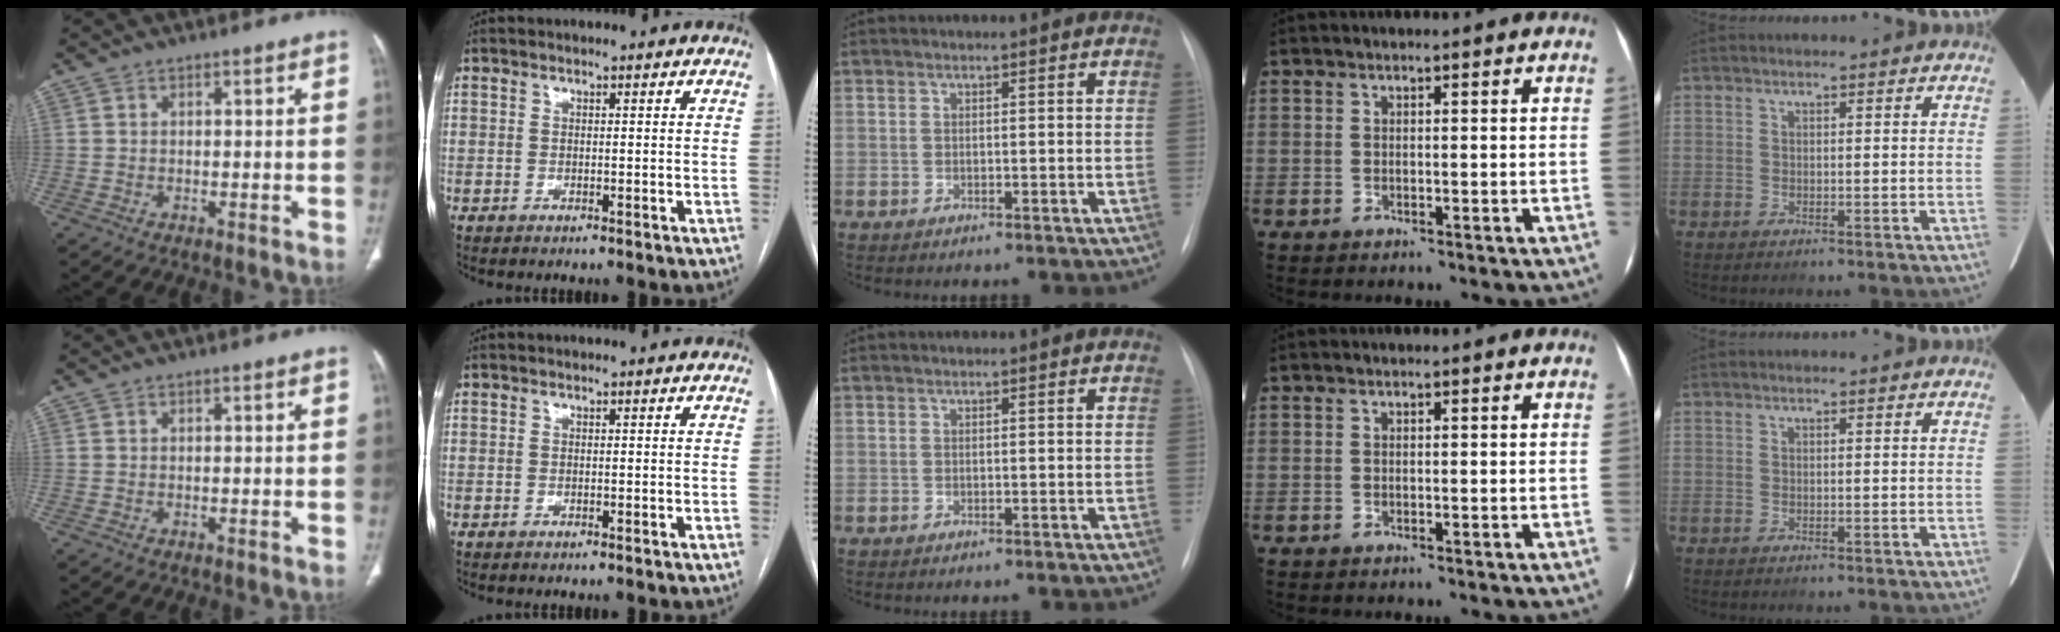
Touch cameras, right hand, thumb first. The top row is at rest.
{}